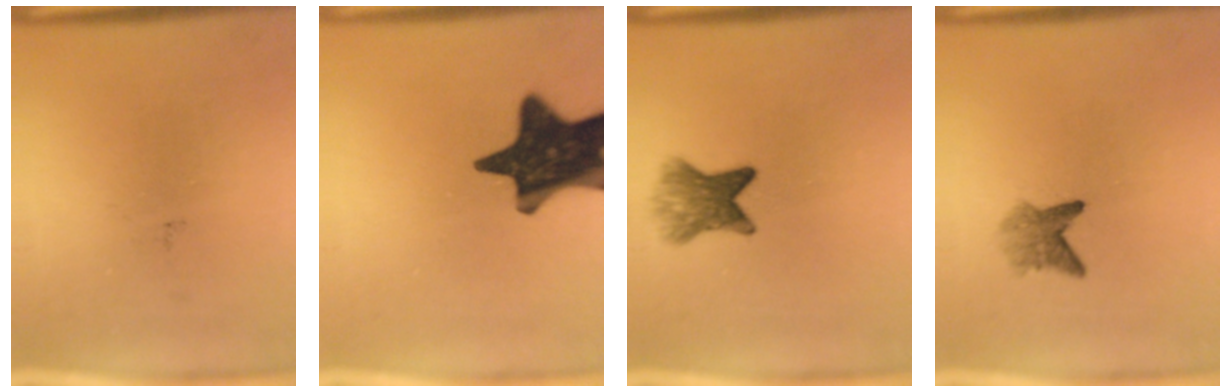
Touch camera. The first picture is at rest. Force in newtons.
{"total": 16.9}
{"total": 5.0}
{"total": 2.6}